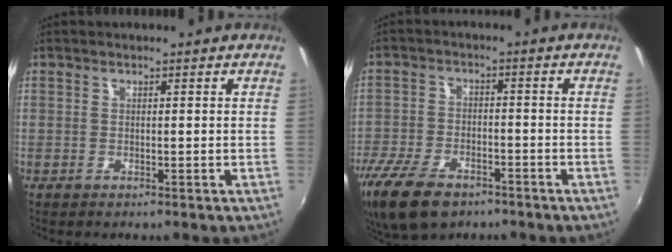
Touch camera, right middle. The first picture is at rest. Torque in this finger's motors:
{"motor_torque": [1.28, -0.86, 0.22, 0.15]}